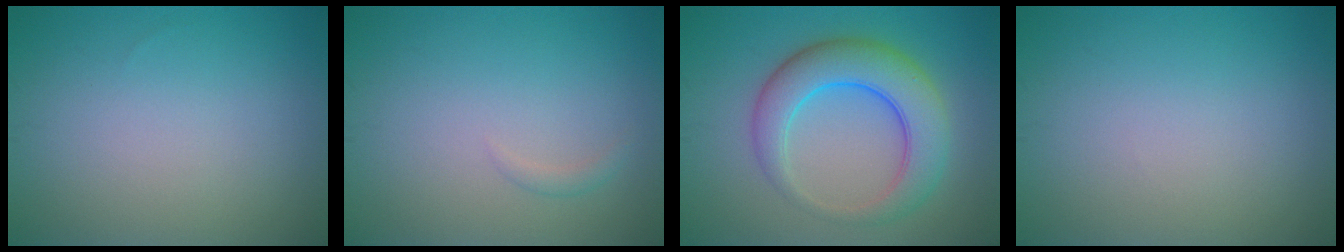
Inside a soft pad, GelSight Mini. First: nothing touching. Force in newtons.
{"total": 0.7, "press": 0.7, "slide": 0.1}
{"total": 6.7, "press": 6.7, "slide": 0.2}
{"total": 0.0}